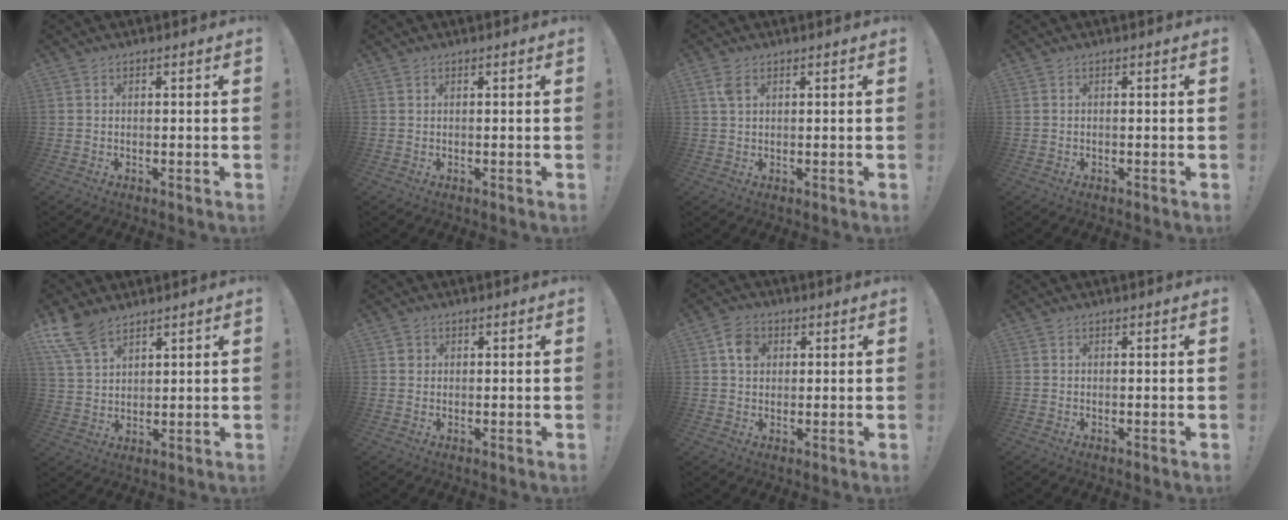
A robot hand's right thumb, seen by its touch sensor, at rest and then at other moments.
{"total": 0.5, "force": [0.3, 0.4, 0.2], "torque": [-0.011, 0.003, 0.008]}
{"total": 3.5, "force": [1.8, 1.9, 2.4], "torque": [-0.041, -0.002, 0.031]}
{"total": 0.0}
{"total": 9.5, "force": [6.9, 4.6, 4.5], "torque": [-0.097, -0.029, 0.139]}
{"total": 1.5, "force": [0.5, 1.4, 0.2], "torque": [0.005, -0.001, 0.008]}
{"total": 6.2, "force": [2.0, 5.1, 2.8], "torque": [-0.047, 0.006, 0.039]}
{"total": 0.0}